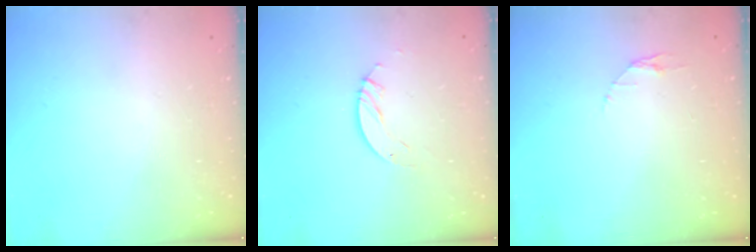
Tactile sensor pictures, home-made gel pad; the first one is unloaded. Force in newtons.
{"total": 4.0, "press": 4.0, "slide": 0.3}
{"total": 3.5, "press": 3.4, "slide": 0.4}